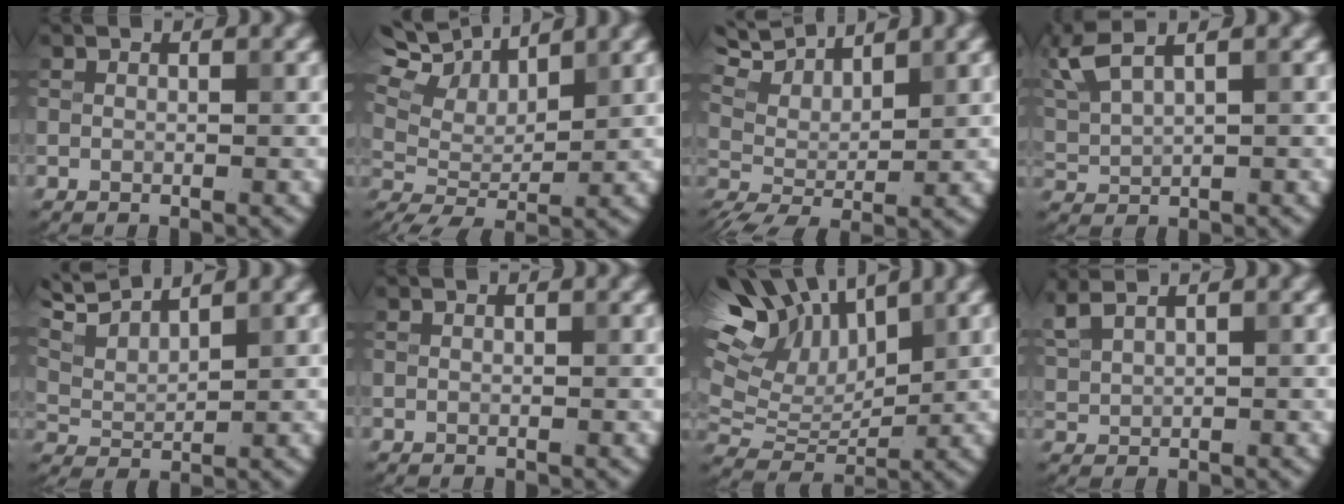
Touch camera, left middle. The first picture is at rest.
{"total": 9.3, "force": [6.7, 3.0, 5.7], "torque": [-0.137, 0.023, 0.108]}
{"total": 6.5, "force": [5.3, 1.5, 3.3], "torque": [-0.078, 0.016, 0.089]}
{"total": 4.3, "force": [3.1, 1.1, 2.7], "torque": [-0.076, 0.017, 0.065]}
{"total": 4.8, "force": [4.3, 1.0, 2.0], "torque": [-0.055, 0.013, 0.081]}
{"total": 0.0}
{"total": 11.1, "force": [6.2, 5.5, 7.3], "torque": [-0.160, 0.037, 0.110]}
{"total": 2.9, "force": [2.3, 0.9, 1.7], "torque": [-0.051, 0.016, 0.050]}